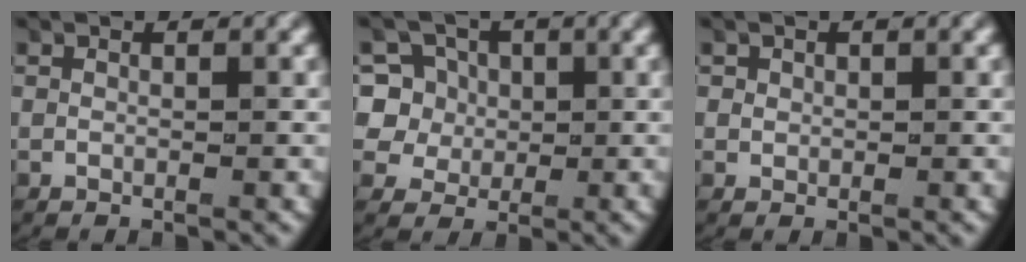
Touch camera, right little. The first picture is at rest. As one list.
[{"total": 9.0, "force": [0.1, 8.5, 3.1], "torque": [-0.087, -0.027, 0.002]}, {"total": 1.0, "force": [0.4, 0.9, 0.2], "torque": [-0.011, -0.005, 0.010]}]